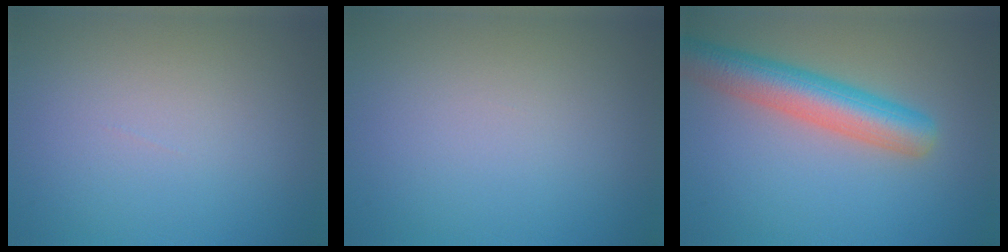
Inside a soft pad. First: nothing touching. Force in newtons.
{"total": 0.0}
{"total": 6.2, "press": 6.2, "slide": 0.3}